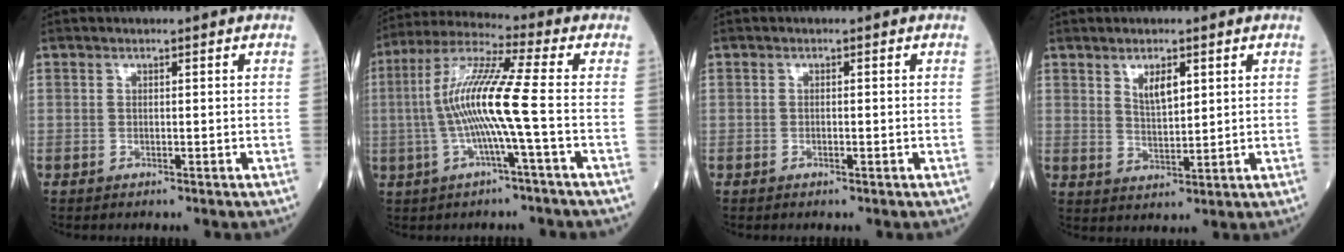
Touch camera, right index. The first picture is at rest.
{"total": 13.0, "force": [-1.3, -0.9, 12.9], "torque": [-0.263, 0.012, -0.035]}
{"total": 0.7, "force": [-0.2, 0.2, 0.6], "torque": [-0.012, -0.002, -0.002]}
{"total": 4.3, "force": [2.1, 1.5, 3.4], "torque": [-0.064, -0.002, 0.042]}